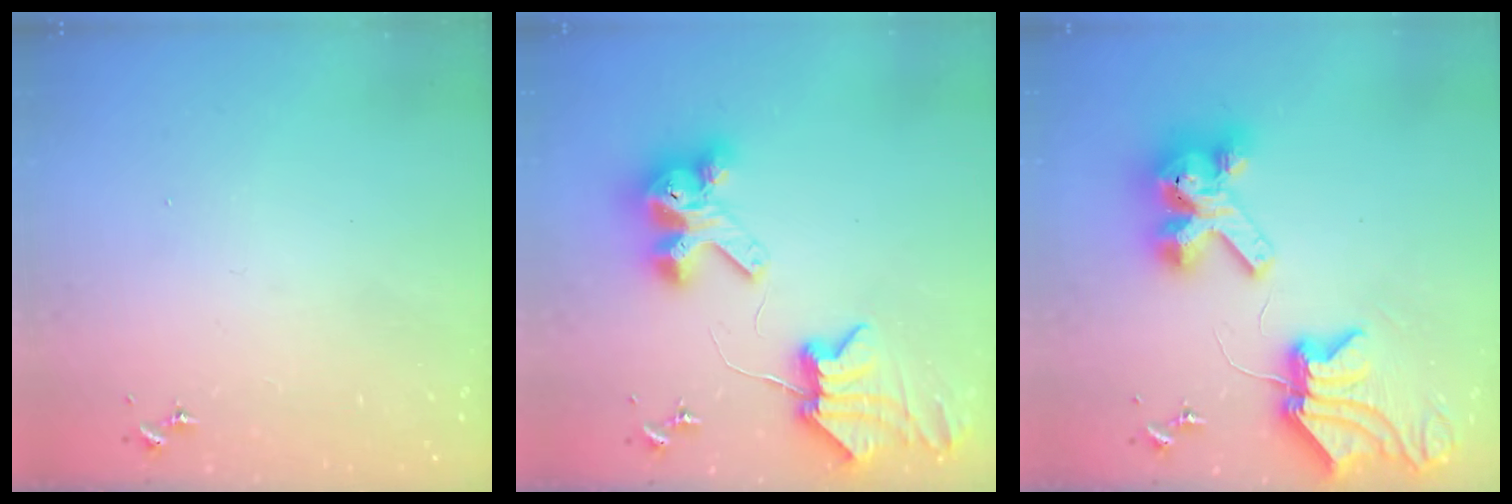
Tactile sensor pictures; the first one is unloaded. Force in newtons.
{"total": 10.8, "press": 10.7, "slide": 1.5}
{"total": 14.5, "press": 14.3, "slide": 1.8}